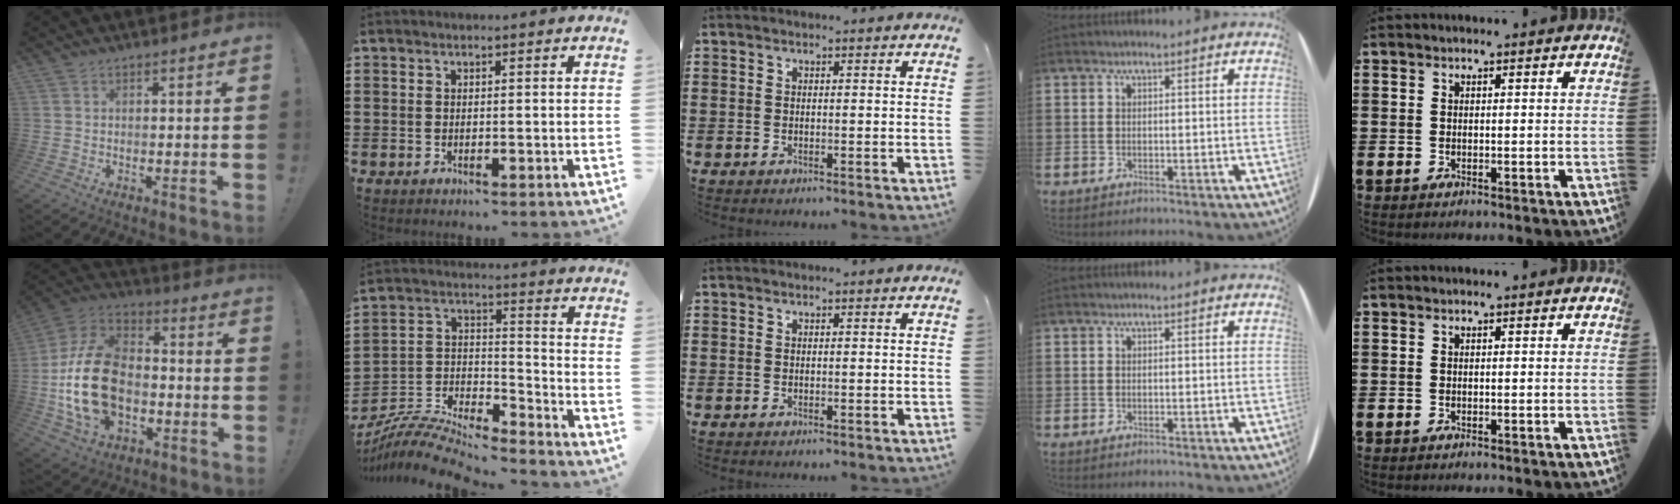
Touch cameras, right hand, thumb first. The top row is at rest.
{"thumb": {"total": 23.1, "force": [-3.5, 15.7, 16.6], "torque": [-0.310, 0.040, -0.042]}, "index": {"total": 8.5, "force": [-8.2, 1.2, 1.9], "torque": [-0.042, 0.003, -0.164]}}